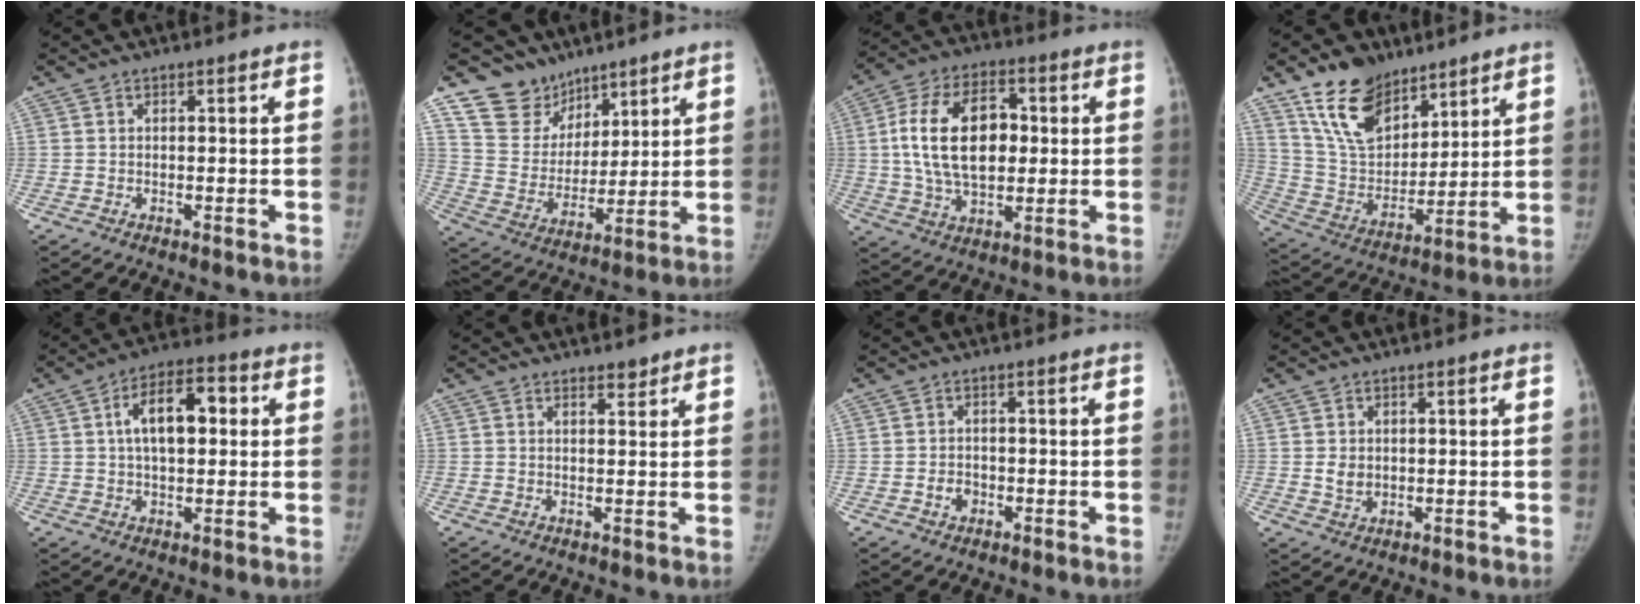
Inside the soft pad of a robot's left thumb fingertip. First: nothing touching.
{"total": 11.4, "force": [8.5, 7.5, 0.6], "torque": [0.030, -0.069, 0.174]}
{"total": 17.5, "force": [1.9, 10.7, 13.8], "torque": [-0.225, 0.014, 0.033]}
{"total": 15.9, "force": [10.9, 8.9, 7.4], "torque": [-0.095, -0.057, 0.217]}
{"total": 11.2, "force": [2.1, 6.0, 9.2], "torque": [-0.136, 0.020, 0.026]}
{"total": 1.5, "force": [1.4, 0.6, 0.4], "torque": [0.007, -0.011, 0.020]}
{"total": 2.8, "force": [-1.0, 2.2, 1.2], "torque": [-0.010, 0.010, -0.015]}
{"total": 3.1, "force": [0.2, 2.5, 1.7], "torque": [-0.018, -0.003, 0.012]}